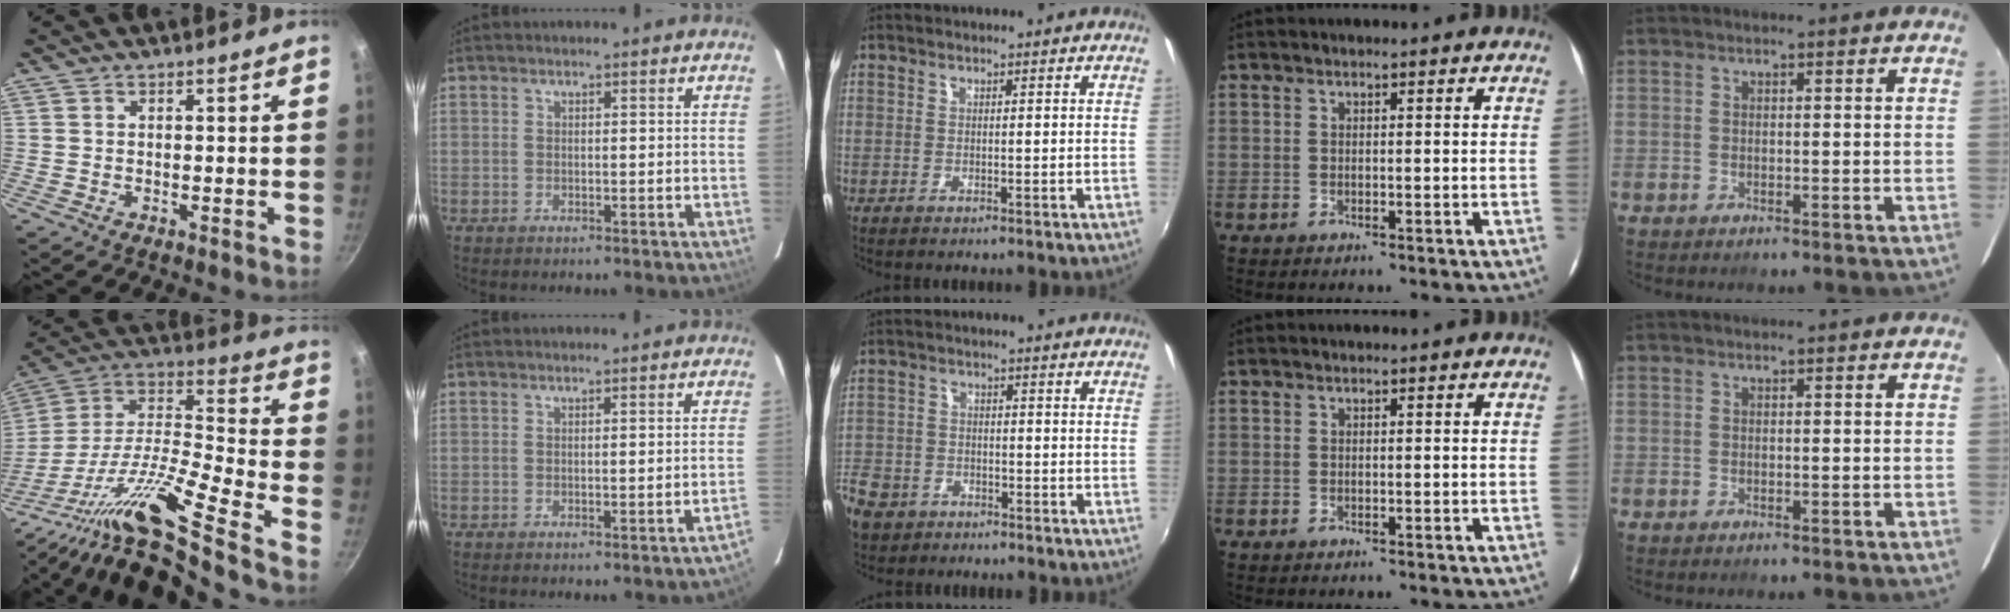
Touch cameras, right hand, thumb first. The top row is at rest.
{"thumb": {"total": 22.2, "force": [-13.7, 2.1, 17.4], "torque": [-0.273, 0.071, -0.262]}, "index": {"total": 1.7, "force": [-1.3, -0.5, 1.0], "torque": [-0.016, 0.002, -0.012]}, "middle": {"total": 10.8, "force": [-5.6, 8.6, 3.4], "torque": [-0.125, 0.011, -0.094]}}